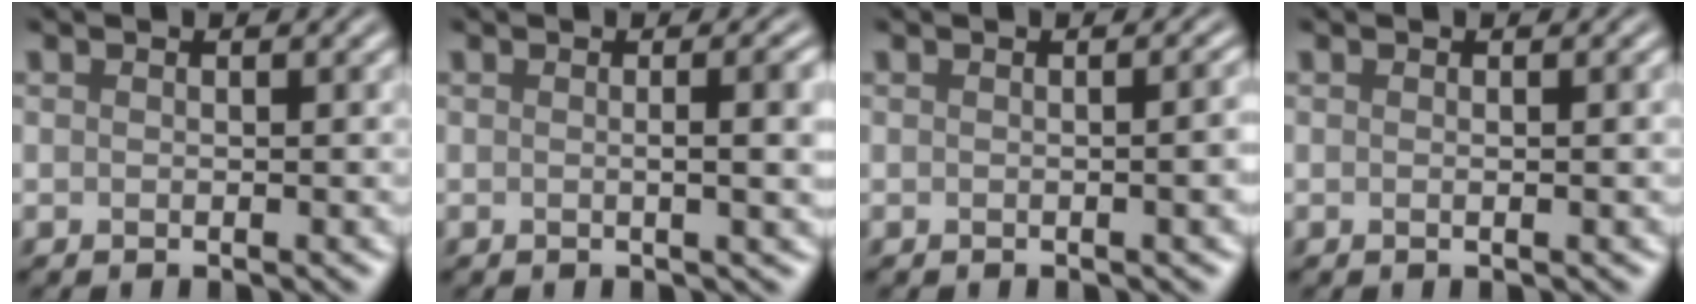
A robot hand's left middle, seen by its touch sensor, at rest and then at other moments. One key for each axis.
{"total": 4.6, "fx": 0.3, "fy": 1.6, "fz": 4.3, "tx": -0.037, "ty": 0.013, "tz": 0.001}
{"total": 3.6, "fx": 0.0, "fy": 1.6, "fz": 3.2, "tx": -0.007, "ty": 0.016, "tz": -0.007}
{"total": 1.6, "fx": 0.2, "fy": 0.7, "fz": 1.4, "tx": -0.006, "ty": -0.003, "tz": -0.008}